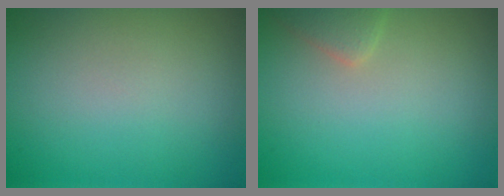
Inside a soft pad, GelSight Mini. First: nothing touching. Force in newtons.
{"total": 1.8, "press": 1.8, "slide": 0.1}